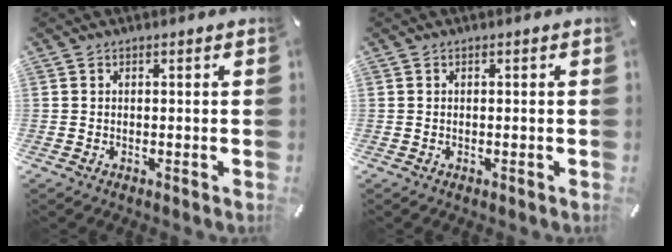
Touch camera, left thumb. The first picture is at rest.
{"total": 0.0}